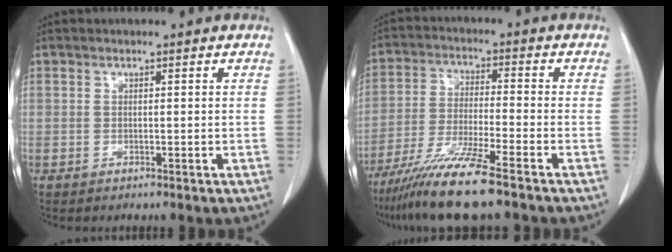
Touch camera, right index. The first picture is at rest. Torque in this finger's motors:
{"motor_torque": [1.23, -0.81, 0.56, 0.12]}